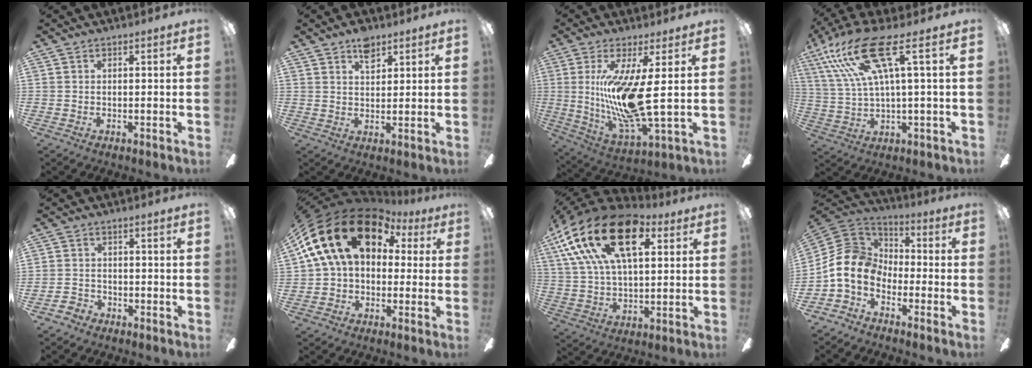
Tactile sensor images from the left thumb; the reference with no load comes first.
{"total": 5.5, "force": [3.6, 2.9, 2.9], "torque": [-0.032, -0.014, 0.060]}
{"total": 15.5, "force": [2.3, 2.7, 15.1], "torque": [-0.317, -0.026, 0.031]}
{"total": 17.6, "force": [7.5, 4.2, 15.3], "torque": [-0.306, -0.017, 0.119]}
{"total": 3.3, "force": [-2.6, 2.0, 0.5], "torque": [-0.012, 0.013, -0.051]}
{"total": 18.9, "force": [6.6, 12.6, 12.4], "torque": [-0.236, -0.011, 0.120]}
{"total": 24.5, "force": [12.0, 12.4, 17.5], "torque": [-0.346, -0.041, 0.201]}
{"total": 11.5, "force": [-3.2, 9.1, 6.3], "torque": [-0.161, 0.024, -0.062]}